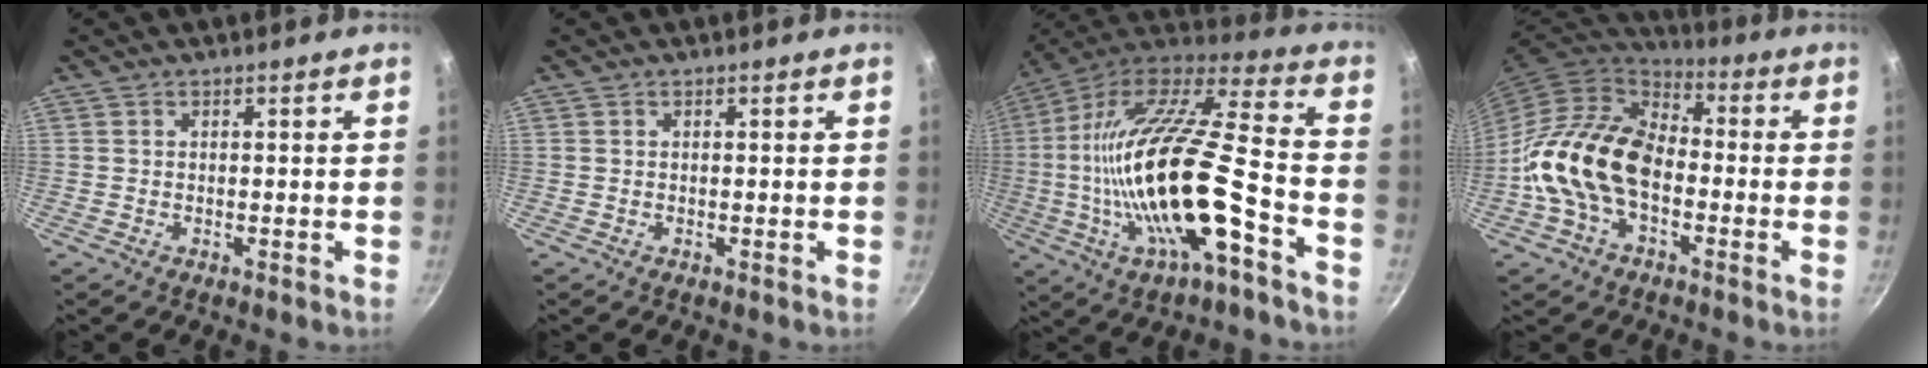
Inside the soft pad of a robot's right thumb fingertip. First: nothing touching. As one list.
[{"total": 0.0}, {"total": 27.4, "force": [-7.1, 8.4, 25.1], "torque": [-0.453, 0.016, -0.133]}, {"total": 16.9, "force": [-3.2, 11.4, 12.1], "torque": [-0.194, 0.039, -0.076]}]